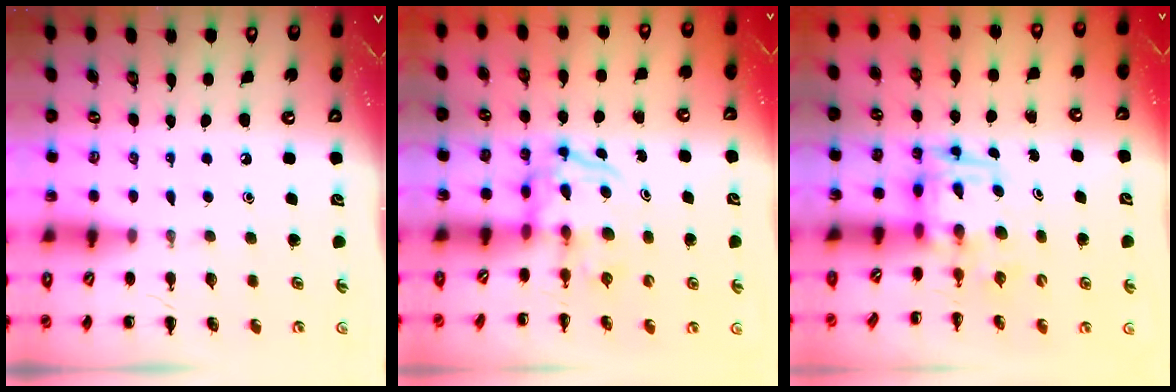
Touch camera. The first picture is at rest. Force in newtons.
{"total": 3.7, "press": 3.7, "slide": 0.5}
{"total": 3.9, "press": 3.8, "slide": 0.7}